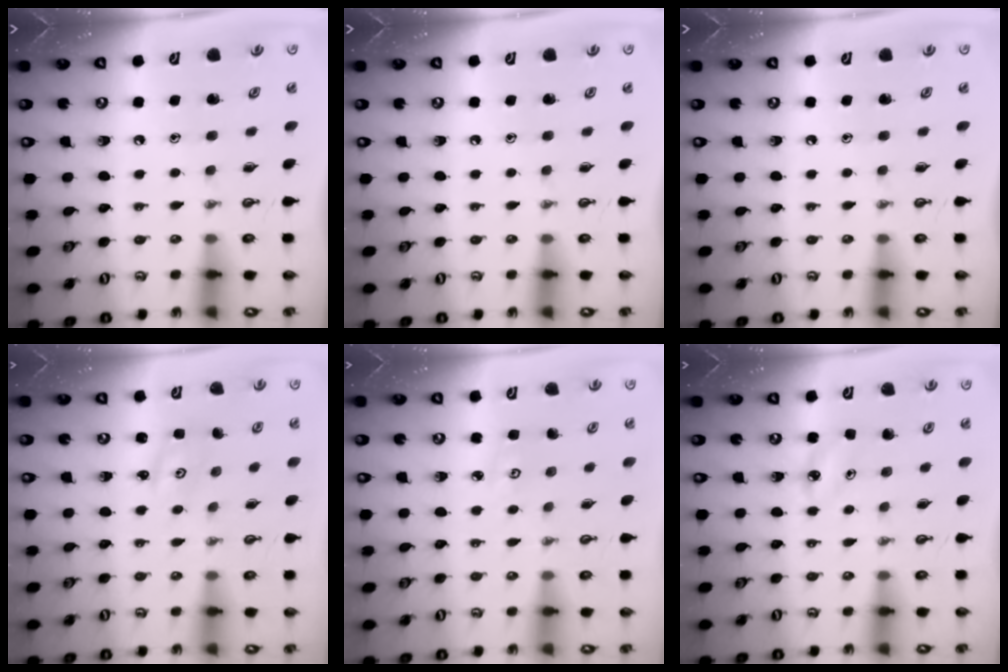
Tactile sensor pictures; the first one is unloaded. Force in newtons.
{"total": 0.0}
{"total": 0.0}
{"total": 1.3, "press": 1.3, "slide": 0.2}
{"total": 3.2, "press": 3.1, "slide": 0.4}
{"total": 5.3, "press": 5.3, "slide": 0.5}